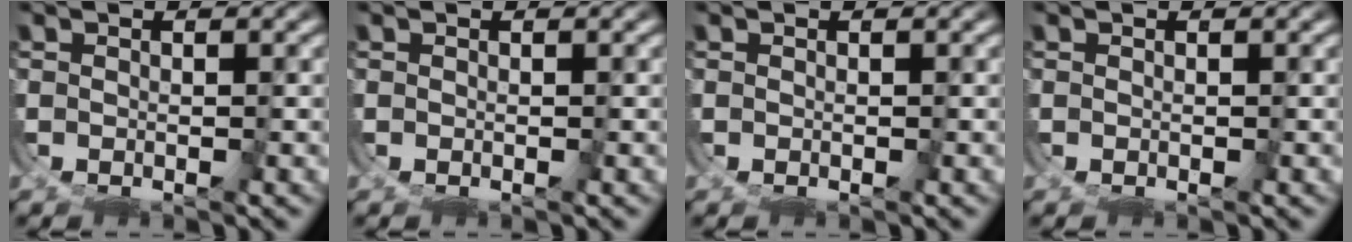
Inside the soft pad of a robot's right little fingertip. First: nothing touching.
{"total": 0.0}
{"total": 0.0}
{"total": 0.0}